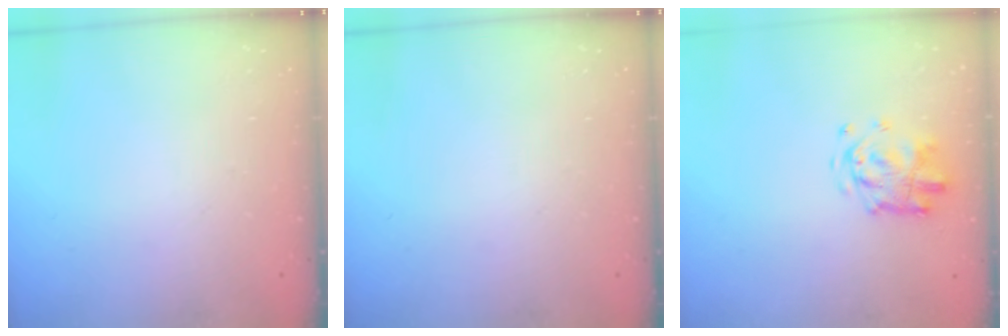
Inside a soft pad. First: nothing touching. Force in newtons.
{"total": 0.0}
{"total": 4.3, "press": 4.2, "slide": 0.6}